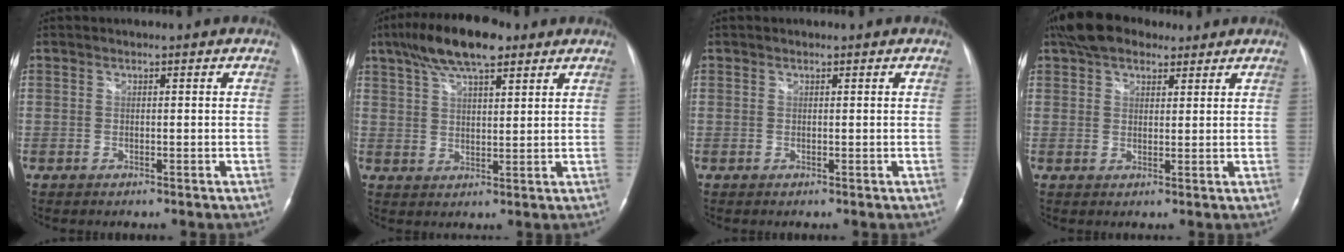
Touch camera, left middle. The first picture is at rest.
{"total": 11.5, "force": [7.7, 3.3, 7.9], "torque": [-0.145, 0.024, 0.135]}
{"total": 0.0}
{"total": 8.7, "force": [6.5, 4.2, 4.0], "torque": [-0.070, 0.033, 0.114]}